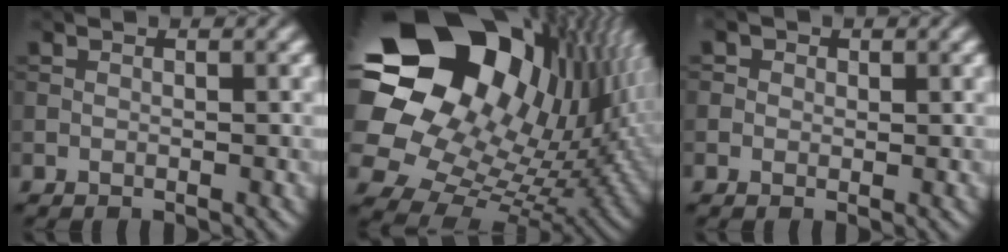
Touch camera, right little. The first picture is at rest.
{"total": 19.5, "force": [7.2, 13.3, 12.3], "torque": [-0.276, 0.021, 0.152]}
{"total": 1.3, "force": [-0.7, -0.6, -0.9], "torque": [0.021, -0.005, -0.022]}